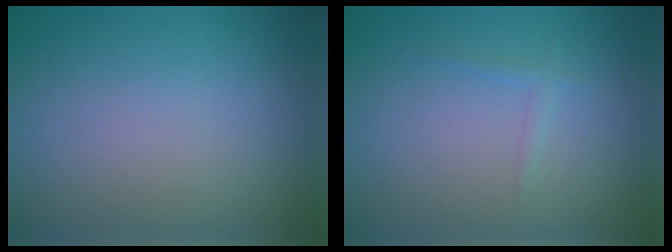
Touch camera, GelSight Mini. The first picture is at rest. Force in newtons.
{"total": 0.8, "press": 0.8, "slide": 0.1}